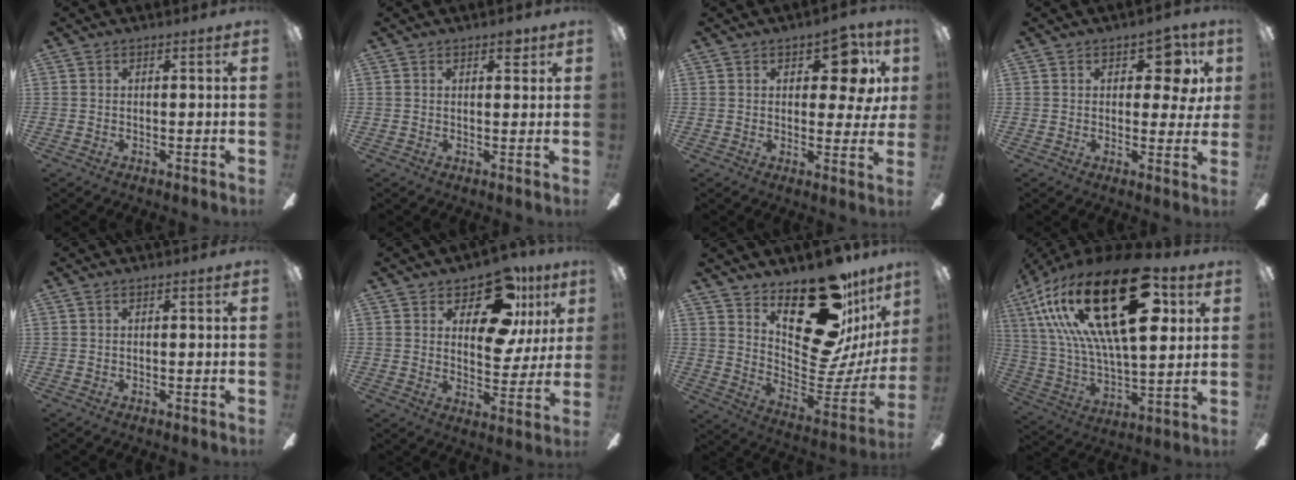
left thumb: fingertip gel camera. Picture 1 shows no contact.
{"total": 3.0, "force": [1.8, 1.2, 2.1], "torque": [-0.021, -0.005, 0.025]}
{"total": 10.4, "force": [4.2, 5.1, 8.1], "torque": [-0.102, -0.003, 0.068]}
{"total": 8.4, "force": [3.3, 4.6, 6.2], "torque": [-0.068, -0.005, 0.053]}
{"total": 0.0}
{"total": 15.8, "force": [9.1, 8.0, 10.2], "torque": [-0.144, -0.040, 0.154]}
{"total": 25.5, "force": [17.5, 10.4, 15.4], "torque": [-0.190, -0.133, 0.308]}
{"total": 35.3, "force": [13.8, 14.9, 28.9], "torque": [-0.552, -0.066, 0.226]}